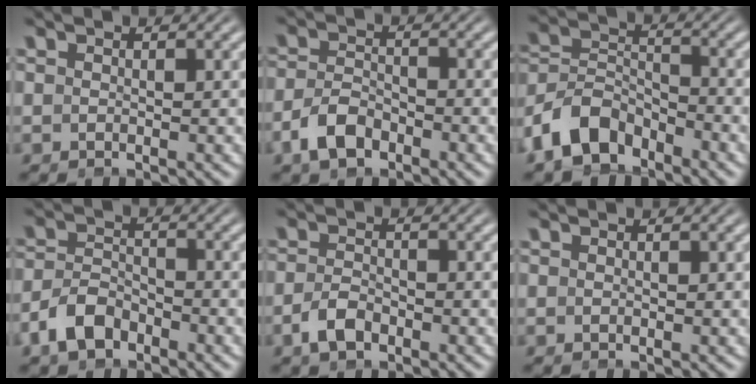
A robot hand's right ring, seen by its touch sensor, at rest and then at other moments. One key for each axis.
{"total": 3.2, "fx": -2.5, "fy": 1.5, "fz": 1.3, "tx": -0.017, "ty": -0.006, "tz": -0.046}
{"total": 6.8, "fx": -4.6, "fy": 4.4, "fz": 2.5, "tx": -0.046, "ty": -0.023, "tz": -0.079}
{"total": 4.0, "fx": -3.1, "fy": 2.1, "fz": 1.4, "tx": -0.020, "ty": -0.009, "tz": -0.055}
{"total": 2.1, "fx": -1.9, "fy": 0.6, "fz": 0.8, "tx": -0.009, "ty": -0.002, "tz": -0.037}
{"total": 0.0}